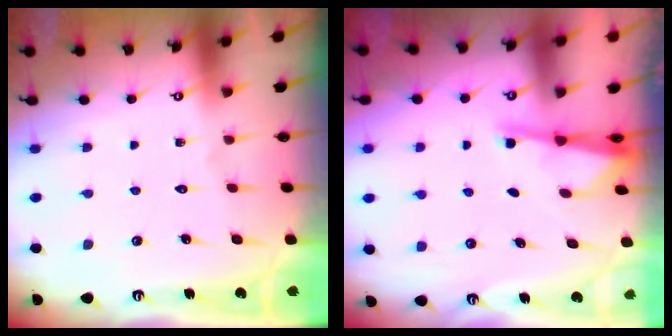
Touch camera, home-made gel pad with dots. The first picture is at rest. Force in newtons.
{"total": 2.7, "press": 2.7, "slide": 0.5}